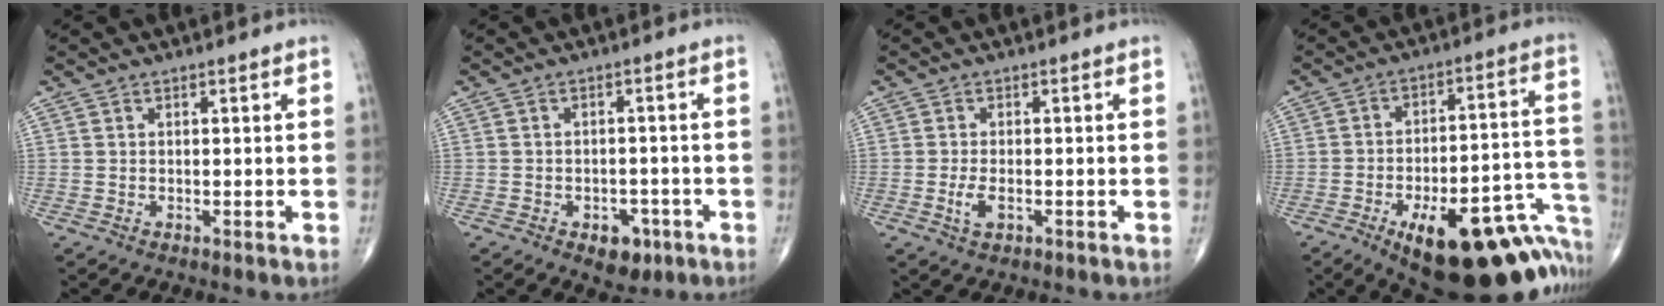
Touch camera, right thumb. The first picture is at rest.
{"total": 6.4, "force": [-3.5, 4.1, 3.5], "torque": [-0.023, 0.026, -0.045]}
{"total": 3.1, "force": [-1.0, 1.5, 2.5], "torque": [-0.054, -0.002, -0.018]}
{"total": 28.2, "force": [-14.4, 10.8, 21.7], "torque": [-0.194, 0.086, -0.192]}